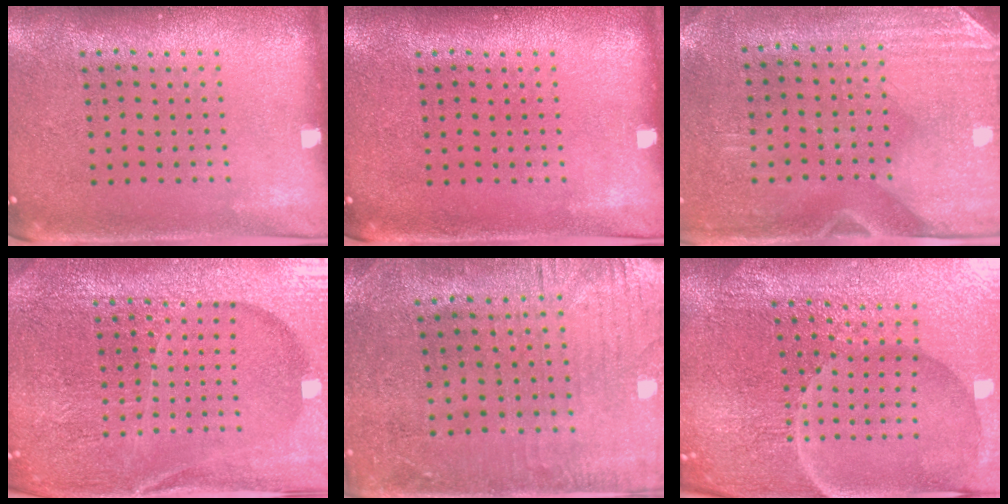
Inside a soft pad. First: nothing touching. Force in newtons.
{"total": 0.0}
{"total": 2.9, "press": 2.5, "slide": 1.4}
{"total": 5.6, "press": 5.1, "slide": 2.4}
{"total": 0.9, "press": 0.7, "slide": 0.6}
{"total": 6.6, "press": 5.9, "slide": 2.9}